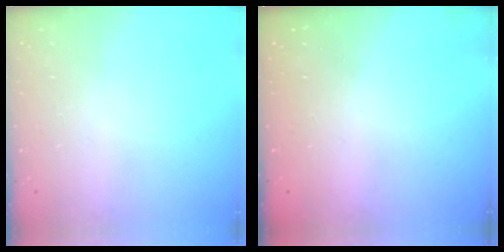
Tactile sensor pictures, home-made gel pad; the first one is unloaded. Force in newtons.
{"total": 2.4, "press": 2.3, "slide": 0.8}